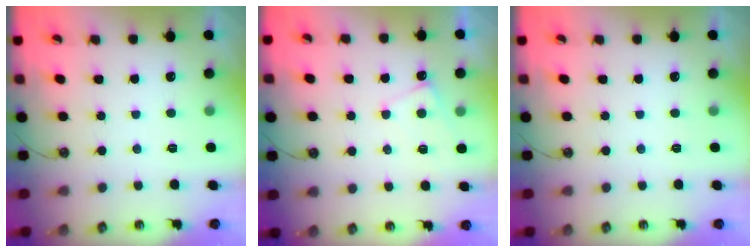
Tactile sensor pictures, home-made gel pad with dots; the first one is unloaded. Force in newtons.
{"total": 1.7, "press": 1.7, "slide": 0.4}
{"total": 0.0}